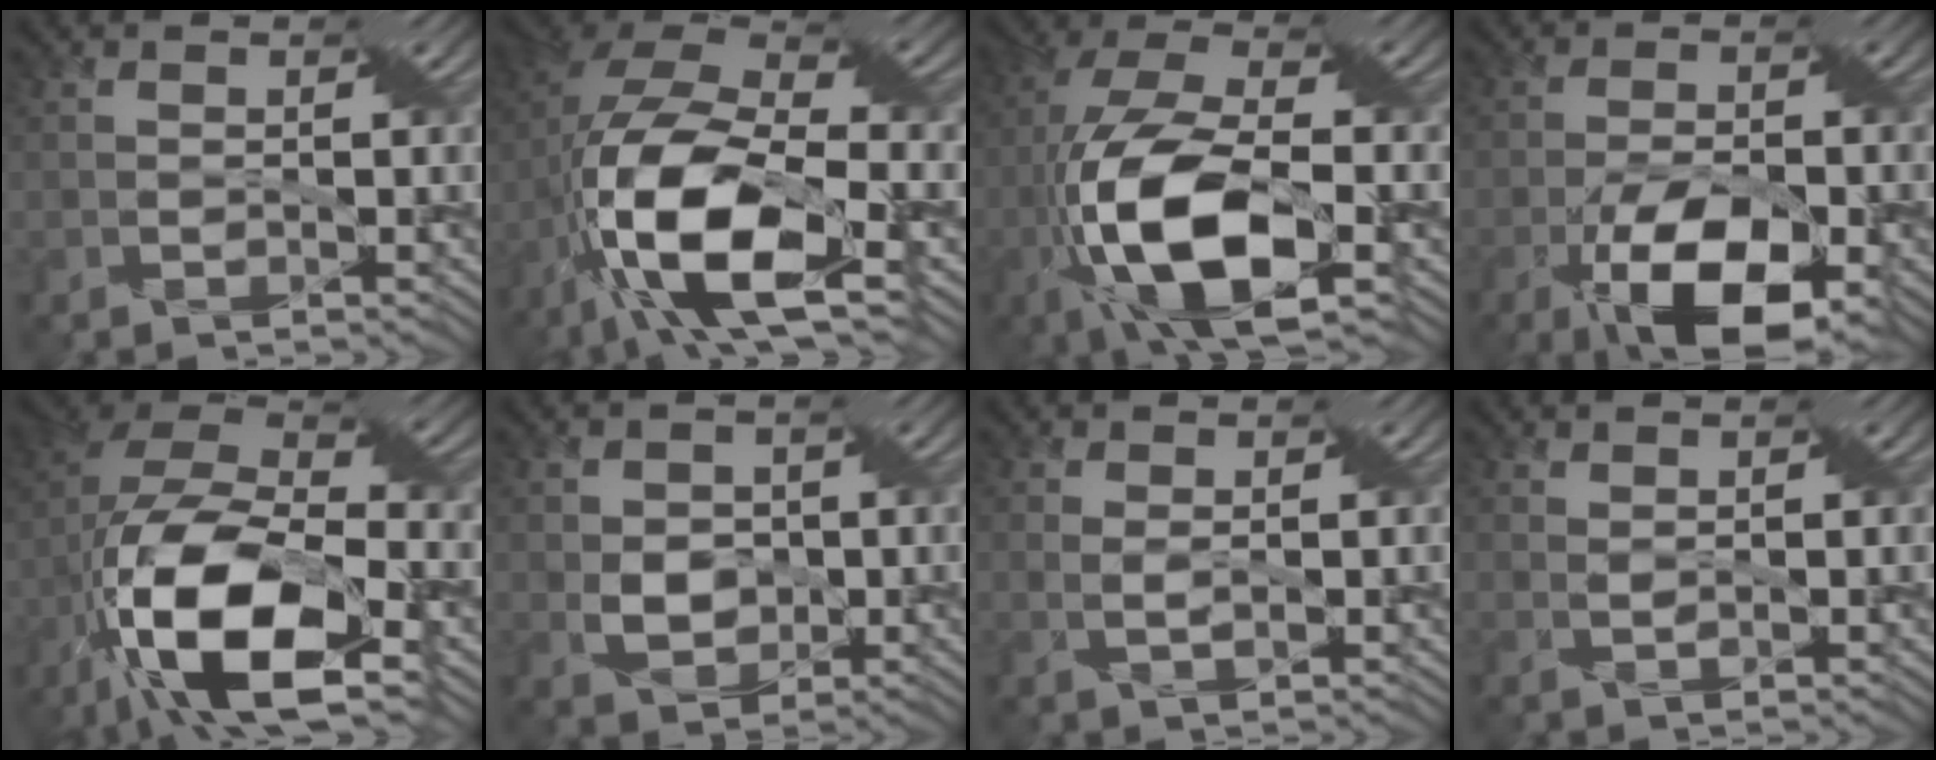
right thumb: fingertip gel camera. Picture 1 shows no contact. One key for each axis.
{"total": 16.2, "fx": -5.2, "fy": 6.6, "fz": 13.9, "tx": -0.312, "ty": -0.007, "tz": -0.096}
{"total": 15.2, "fx": -4.8, "fy": 5.6, "fz": 13.3, "tx": -0.300, "ty": -0.013, "tz": -0.090}
{"total": 11.7, "fx": -5.4, "fy": 4.5, "fz": 9.3, "tx": -0.180, "ty": -0.022, "tz": -0.094}
{"total": 17.4, "fx": -7.1, "fy": 7.5, "fz": 14.0, "tx": -0.323, "ty": -0.012, "tz": -0.128}
{"total": 4.0, "fx": 0.1, "fy": 3.1, "fz": 2.5, "tx": -0.072, "ty": -0.006, "tz": -0.006}
{"total": 2.1, "fx": 0.6, "fy": 0.8, "fz": 1.8, "tx": -0.045, "ty": 0.000, "tz": 0.014}
{"total": 1.2, "fx": 0.9, "fy": -0.2, "fz": 0.8, "tx": -0.032, "ty": -0.001, "tz": 0.018}